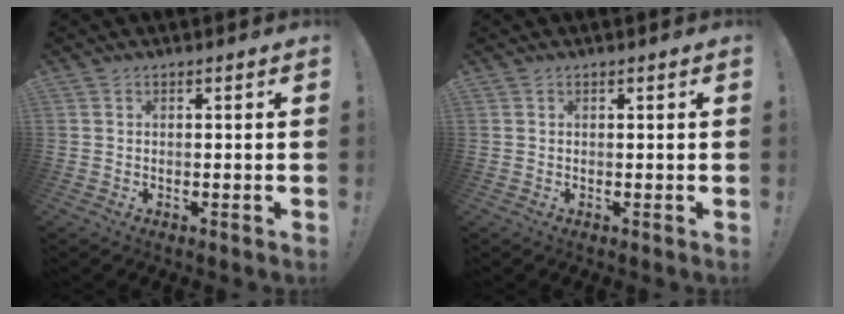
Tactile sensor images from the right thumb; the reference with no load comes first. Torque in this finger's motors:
{"motor_torque": [-0.24, -0.06, 0.08, -0.13, 0.07]}